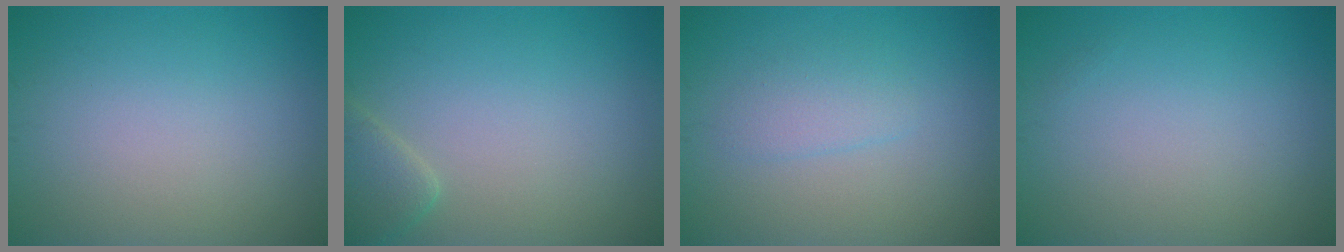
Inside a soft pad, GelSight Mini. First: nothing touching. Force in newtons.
{"total": 2.2, "press": 2.2, "slide": 0.1}
{"total": 1.8, "press": 1.8, "slide": 0.2}
{"total": 0.0}